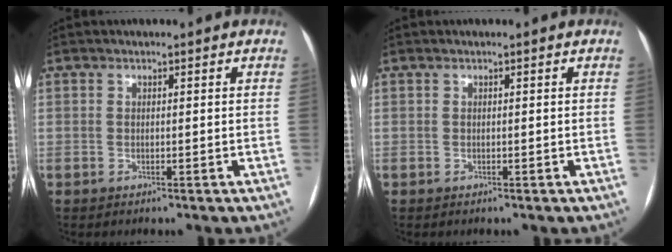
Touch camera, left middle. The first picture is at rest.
{"total": 0.0}